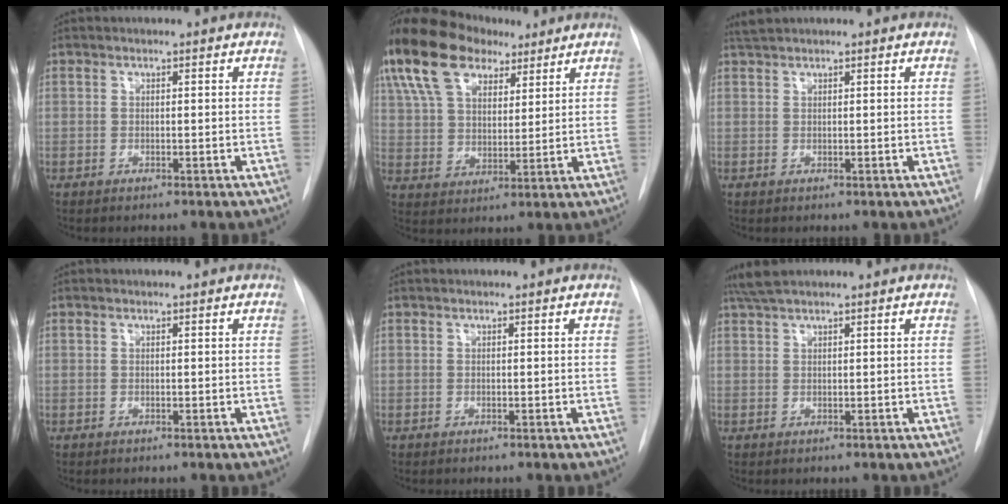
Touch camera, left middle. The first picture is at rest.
{"total": 18.2, "force": [11.5, 9.8, 10.1], "torque": [-0.224, 0.054, 0.209]}
{"total": 1.4, "force": [1.3, -0.1, 0.4], "torque": [-0.008, 0.012, 0.030]}
{"total": 0.0}
{"total": 0.0}
{"total": 3.3, "force": [2.8, 0.1, 1.7], "torque": [-0.035, 0.019, 0.057]}